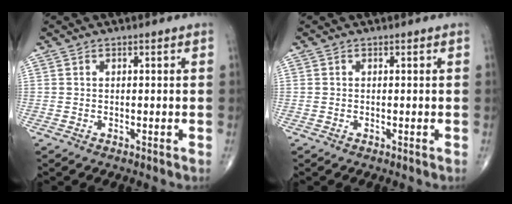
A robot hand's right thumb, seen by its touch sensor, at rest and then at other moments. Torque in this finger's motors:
{"motor_torque": [0.10, 0.22, 0.00, -0.13, -0.02]}